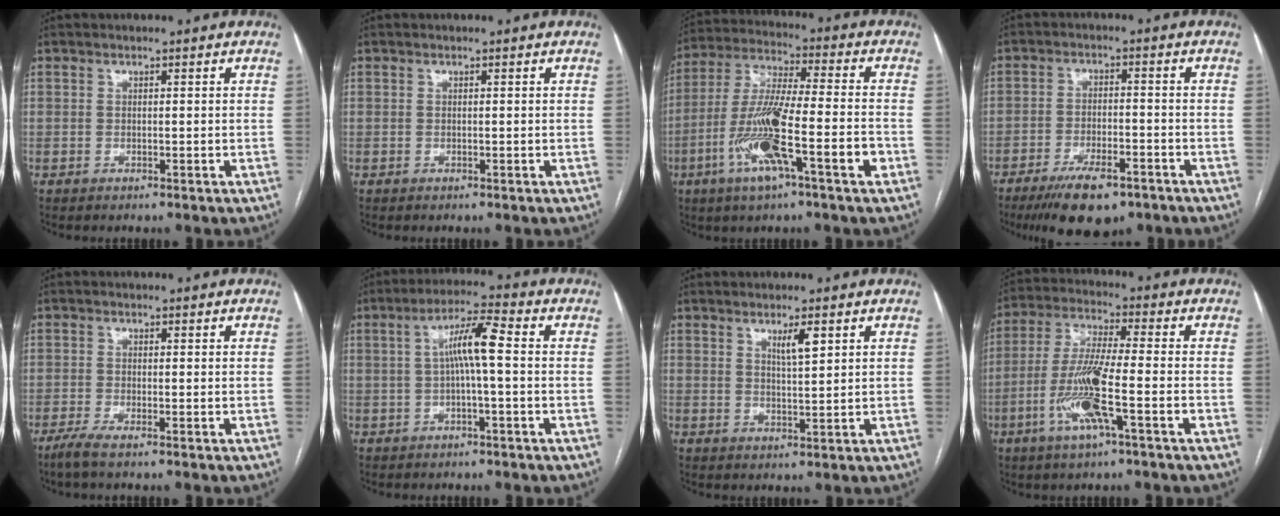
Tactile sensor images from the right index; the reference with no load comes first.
{"total": 0.0}
{"total": 15.1, "force": [-5.7, 1.2, 13.9], "torque": [-0.271, -0.004, -0.105]}
{"total": 9.6, "force": [-6.7, 3.1, 6.2], "torque": [-0.105, -0.009, -0.108]}
{"total": 2.2, "force": [-1.6, -0.1, 1.5], "torque": [-0.035, -0.006, -0.038]}
{"total": 6.5, "force": [0.4, 0.3, 6.5], "torque": [-0.116, 0.019, 0.005]}
{"total": 3.2, "force": [1.8, 0.3, 2.6], "torque": [-0.046, -0.005, 0.032]}
{"total": 11.1, "force": [-3.9, 0.4, 10.3], "torque": [-0.212, -0.007, -0.079]}